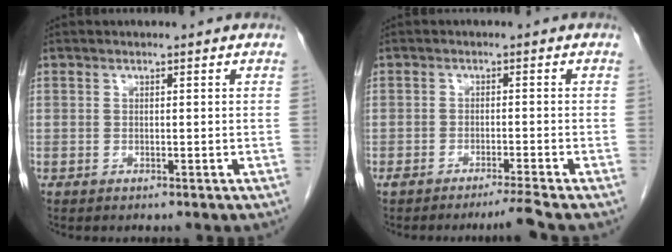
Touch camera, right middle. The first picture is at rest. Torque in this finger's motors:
{"motor_torque": [-0.04, 0.06, 0.02, 0.01]}